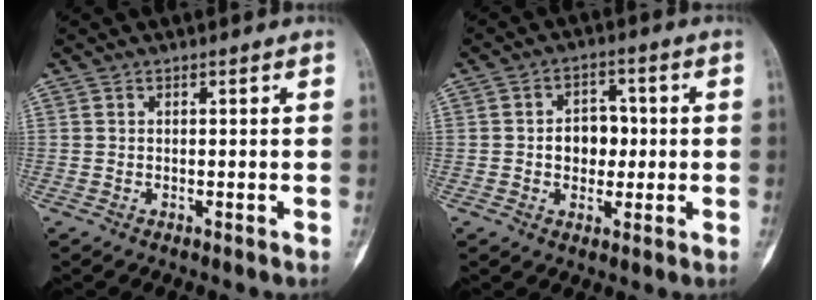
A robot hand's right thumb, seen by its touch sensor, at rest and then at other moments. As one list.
[{"total": 6.5, "force": [-0.1, 5.0, 4.2], "torque": [-0.029, 0.012, -0.005]}]